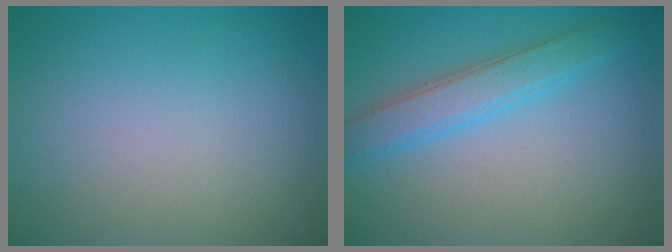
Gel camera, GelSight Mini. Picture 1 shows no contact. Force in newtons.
{"total": 3.4, "press": 3.4, "slide": 0.1}